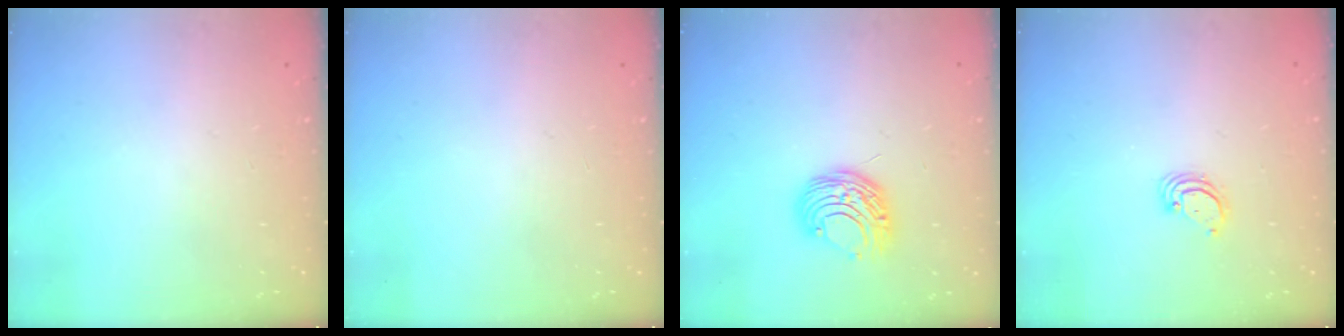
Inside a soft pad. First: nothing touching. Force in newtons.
{"total": 0.0}
{"total": 9.5, "press": 9.4, "slide": 0.9}
{"total": 2.9, "press": 2.9, "slide": 0.3}